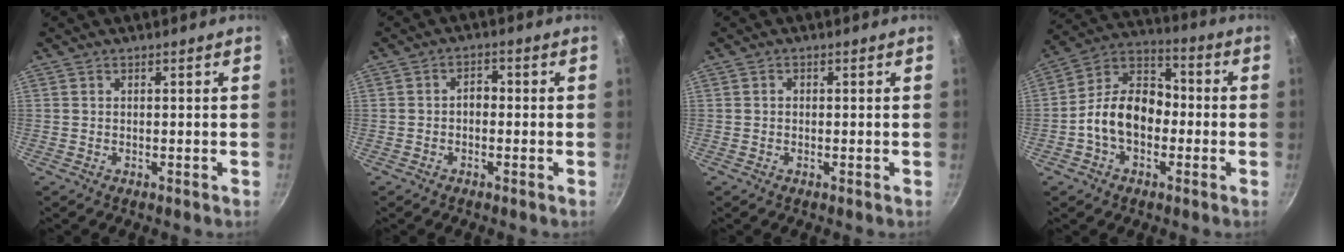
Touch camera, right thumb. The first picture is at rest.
{"total": 2.5, "force": [-0.6, 1.7, 1.7], "torque": [-0.017, 0.012, -0.014]}
{"total": 0.9, "force": [0.0, 0.8, 0.4], "torque": [-0.005, 0.005, -0.002]}
{"total": 13.2, "force": [-2.5, 9.2, 9.1], "torque": [-0.115, 0.046, -0.062]}